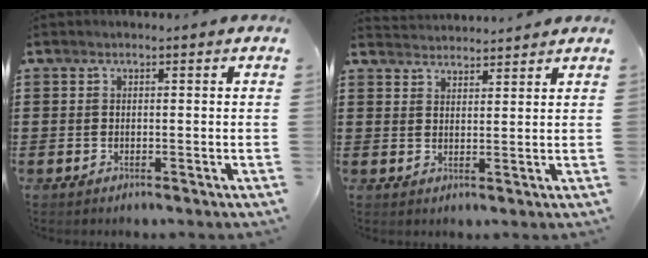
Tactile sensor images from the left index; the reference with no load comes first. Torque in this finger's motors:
{"motor_torque": [-2.14, 0.00, -0.34, -0.07]}